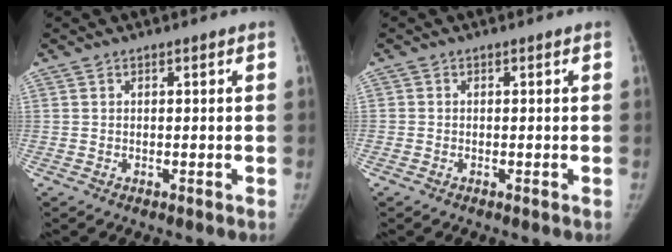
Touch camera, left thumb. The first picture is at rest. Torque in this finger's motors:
{"motor_torque": [-0.64, 0.04, -0.31, 0.26, -0.03]}